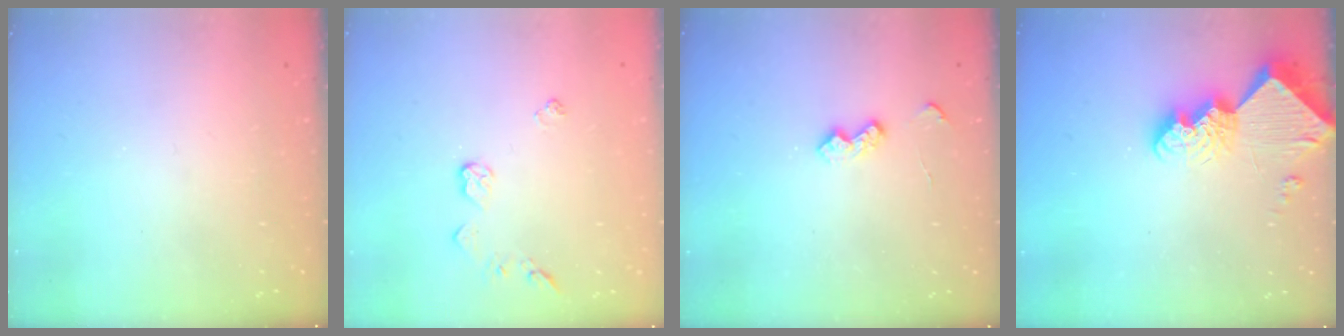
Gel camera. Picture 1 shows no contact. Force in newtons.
{"total": 5.2, "press": 5.2, "slide": 0.4}
{"total": 7.3, "press": 7.3, "slide": 0.3}
{"total": 13.0, "press": 13.0, "slide": 1.3}